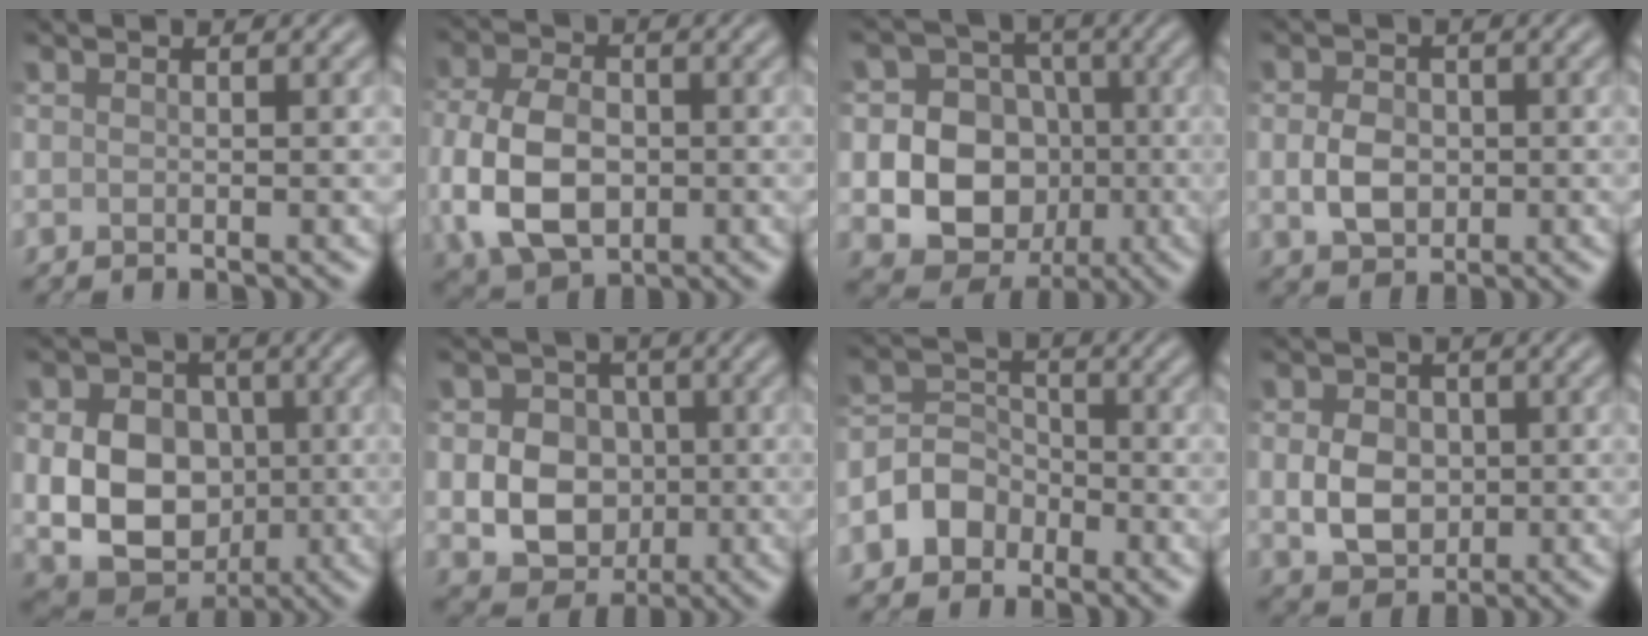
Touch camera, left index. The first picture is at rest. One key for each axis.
{"total": 7.9, "fx": -1.1, "fy": 5.6, "fz": 5.4, "tx": -0.127, "ty": -0.003, "tz": -0.027}
{"total": 11.8, "fx": -0.4, "fy": 10.9, "fz": 4.3, "tx": -0.098, "ty": 0.028, "tz": -0.021}
{"total": 3.2, "fx": 0.0, "fy": 2.6, "fz": 1.9, "tx": -0.038, "ty": 0.003, "tz": -0.002}
{"total": 10.4, "fx": 0.1, "fy": 8.6, "fz": 5.8, "tx": -0.086, "ty": 0.001, "tz": -0.007}
{"total": 7.6, "fx": 0.0, "fy": 6.8, "fz": 3.5, "tx": -0.042, "ty": 0.015, "tz": -0.018}
{"total": 3.4, "fx": -1.8, "fy": 2.8, "fz": 0.9, "tx": -0.010, "ty": 0.011, "tz": -0.043}
{"total": 4.1, "fx": 0.1, "fy": 3.4, "fz": 2.3, "tx": -0.045, "ty": 0.002, "tz": 0.005}